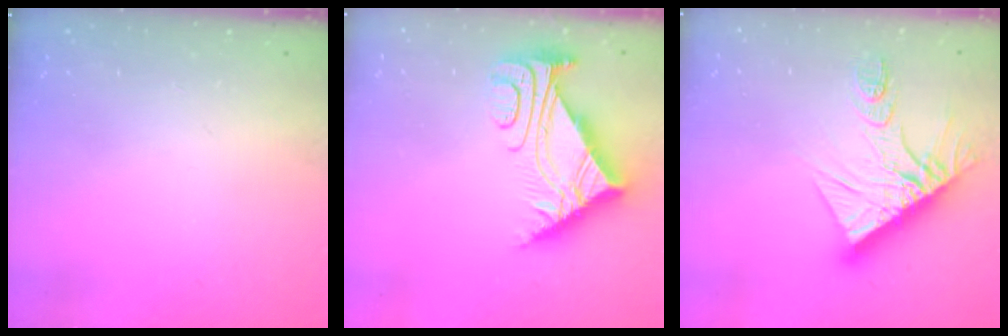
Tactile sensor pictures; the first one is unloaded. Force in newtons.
{"total": 10.8, "press": 10.7, "slide": 0.9}
{"total": 17.1, "press": 17.0, "slide": 1.8}